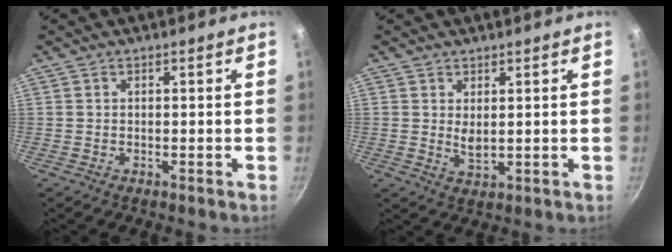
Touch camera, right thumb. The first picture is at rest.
{"total": 2.9, "force": [0.9, 1.4, 2.4], "torque": [-0.041, -0.011, 0.019]}